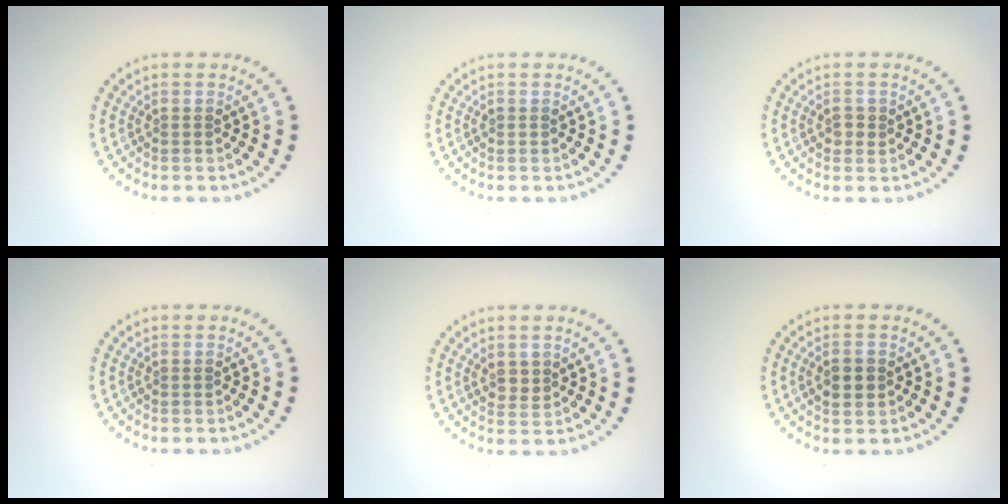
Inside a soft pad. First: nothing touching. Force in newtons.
{"total": 0.5, "press": 0.5, "slide": 0.1}
{"total": 1.2, "press": 1.2, "slide": 0.2}
{"total": 0.0}
{"total": 1.5, "press": 1.4, "slide": 0.5}
{"total": 2.1, "press": 2.1, "slide": 0.1}